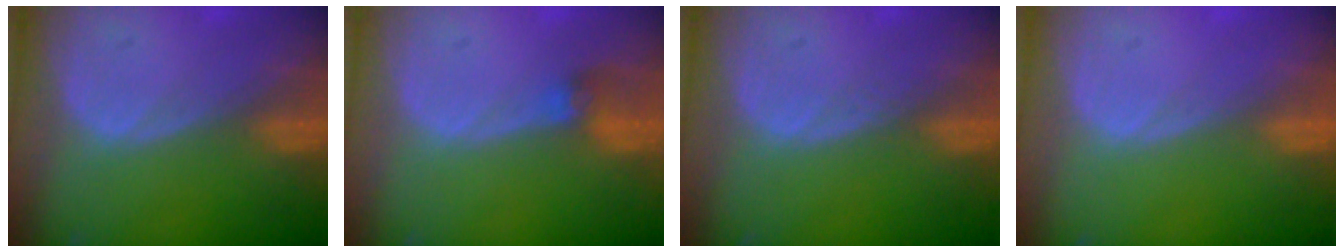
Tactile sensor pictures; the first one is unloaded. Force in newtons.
{"total": 2.8, "press": 2.6, "slide": 1.1}
{"total": 0.6, "press": 0.6, "slide": 0.0}
{"total": 0.0}